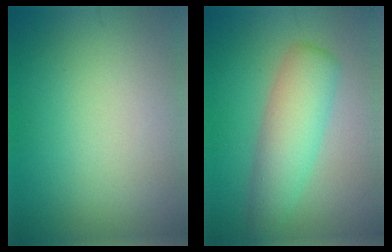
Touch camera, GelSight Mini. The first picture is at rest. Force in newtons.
{"total": 5.0, "press": 5.0, "slide": 0.1}